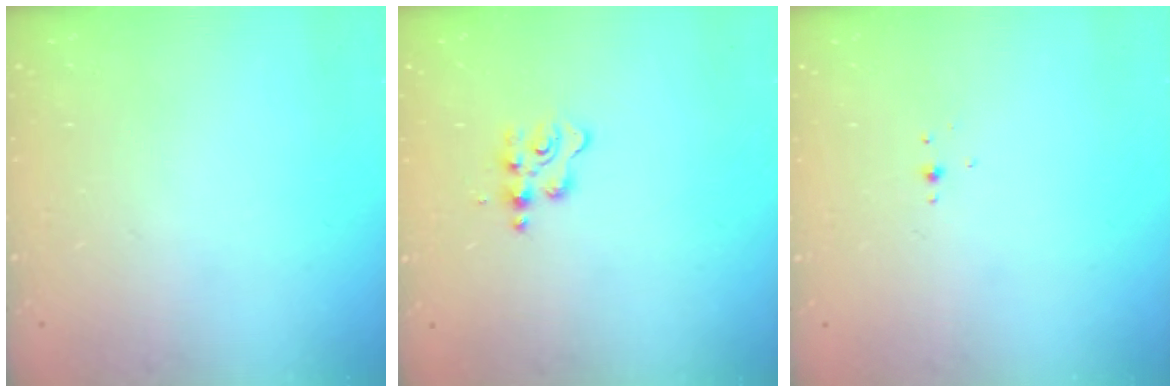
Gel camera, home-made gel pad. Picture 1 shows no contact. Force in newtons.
{"total": 3.2, "press": 3.2, "slide": 0.5}
{"total": 3.0, "press": 2.9, "slide": 0.8}